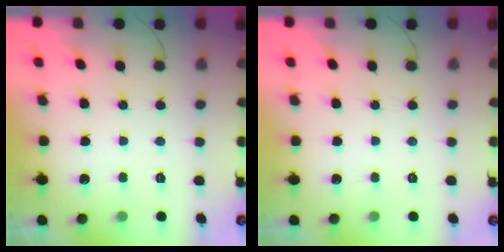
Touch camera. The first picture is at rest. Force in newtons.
{"total": 0.0}